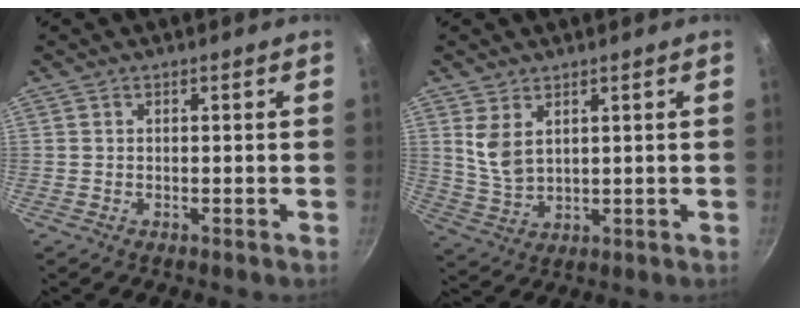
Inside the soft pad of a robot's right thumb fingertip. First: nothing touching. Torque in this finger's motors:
{"motor_torque": [-0.63, 0.76, 0.20, -0.33, 0.07]}